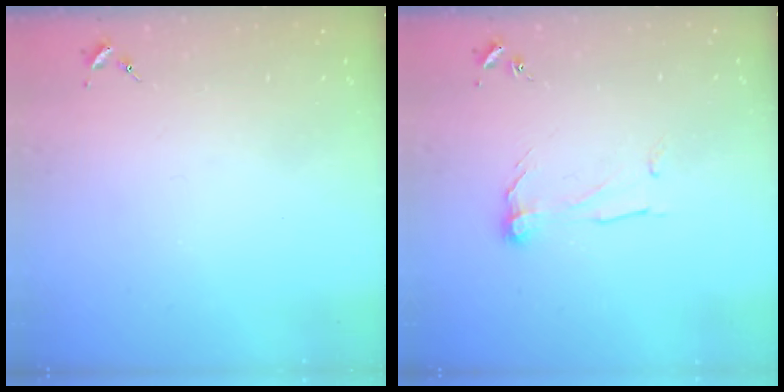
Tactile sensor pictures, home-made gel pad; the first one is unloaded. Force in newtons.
{"total": 7.0, "press": 7.0, "slide": 0.3}